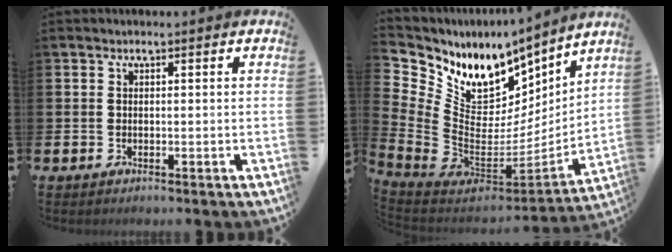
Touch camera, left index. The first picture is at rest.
{"total": 9.7, "force": [7.1, 5.5, 3.7], "torque": [-0.126, -0.061, 0.129]}